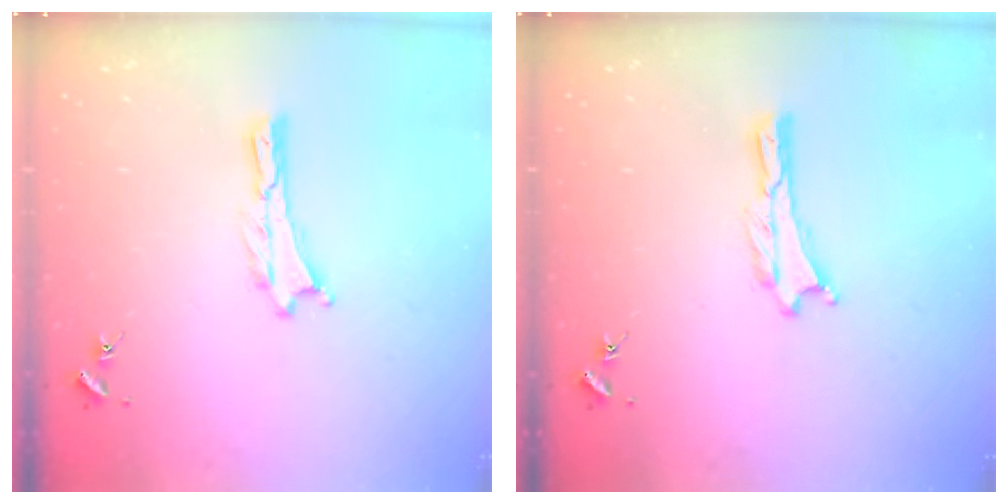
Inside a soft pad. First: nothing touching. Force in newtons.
{"total": 0.0}